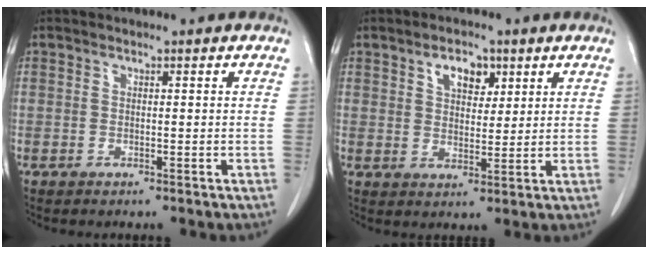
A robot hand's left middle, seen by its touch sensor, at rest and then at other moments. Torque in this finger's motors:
{"motor_torque": [0.62, -0.50, 0.04, 0.04]}